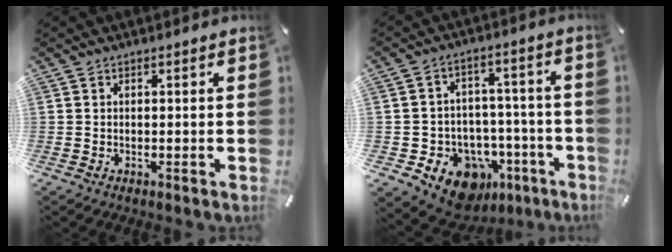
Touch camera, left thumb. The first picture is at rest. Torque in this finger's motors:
{"motor_torque": [-0.26, 1.22, 0.30, 0.04, 0.11]}